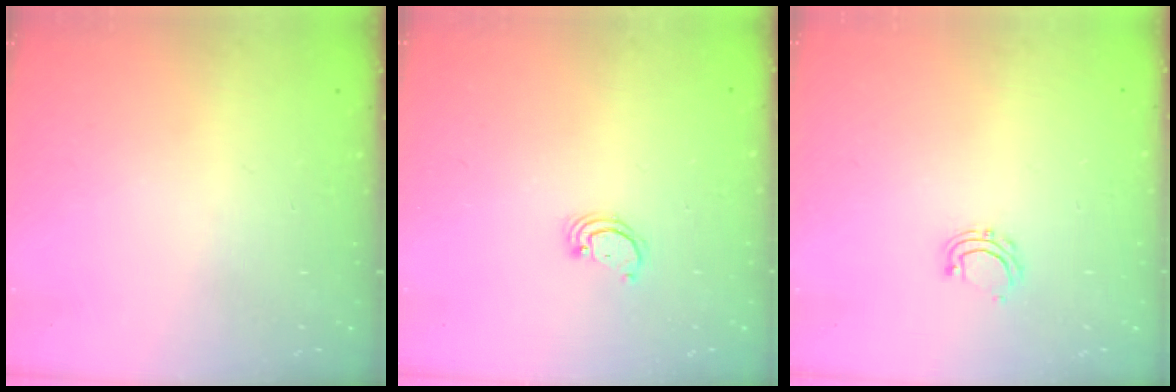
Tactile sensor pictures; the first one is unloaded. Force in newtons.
{"total": 1.7, "press": 1.7, "slide": 0.1}
{"total": 5.1, "press": 5.1, "slide": 0.7}